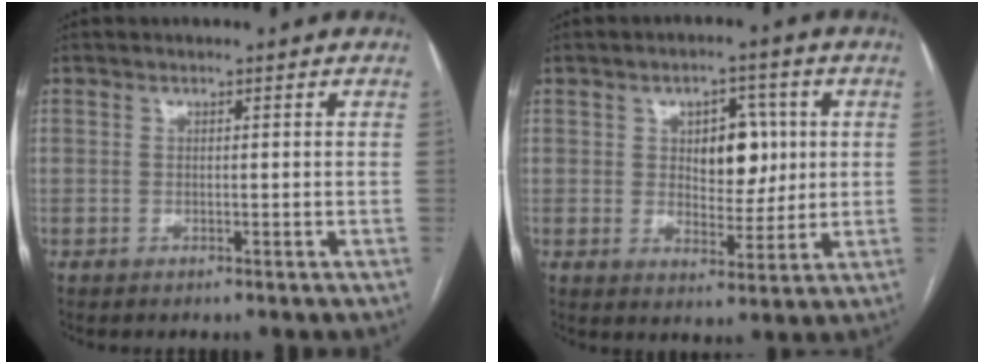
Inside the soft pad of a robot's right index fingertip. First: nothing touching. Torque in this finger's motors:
{"motor_torque": [0.17, 0.00, 0.14, 0.06]}